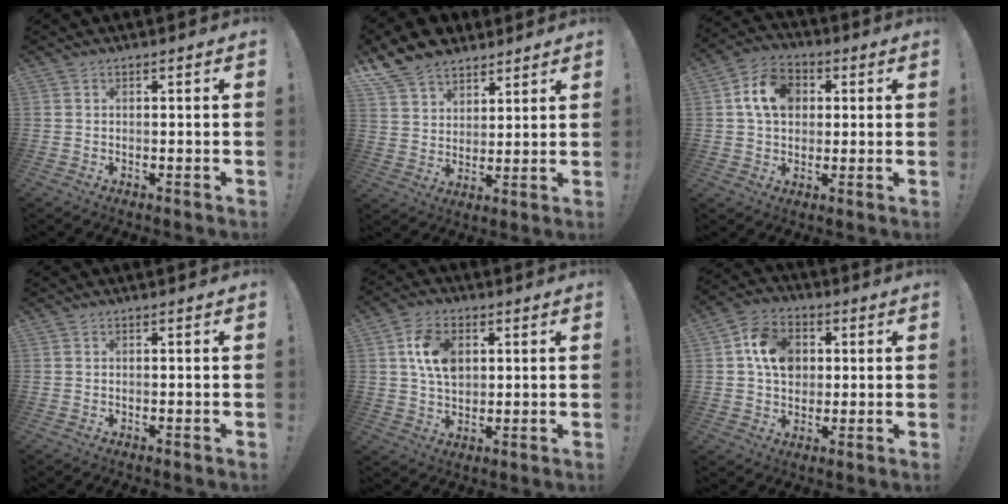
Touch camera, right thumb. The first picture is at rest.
{"total": 11.6, "force": [9.0, 6.8, 2.7], "torque": [-0.052, -0.065, 0.177]}
{"total": 12.4, "force": [3.3, 9.5, 7.3], "torque": [-0.126, 0.010, 0.065]}
{"total": 0.0}
{"total": 10.8, "force": [3.0, 7.4, 7.2], "torque": [-0.120, 0.007, 0.058]}
{"total": 12.3, "force": [2.7, 9.9, 6.8], "torque": [-0.103, 0.009, 0.058]}